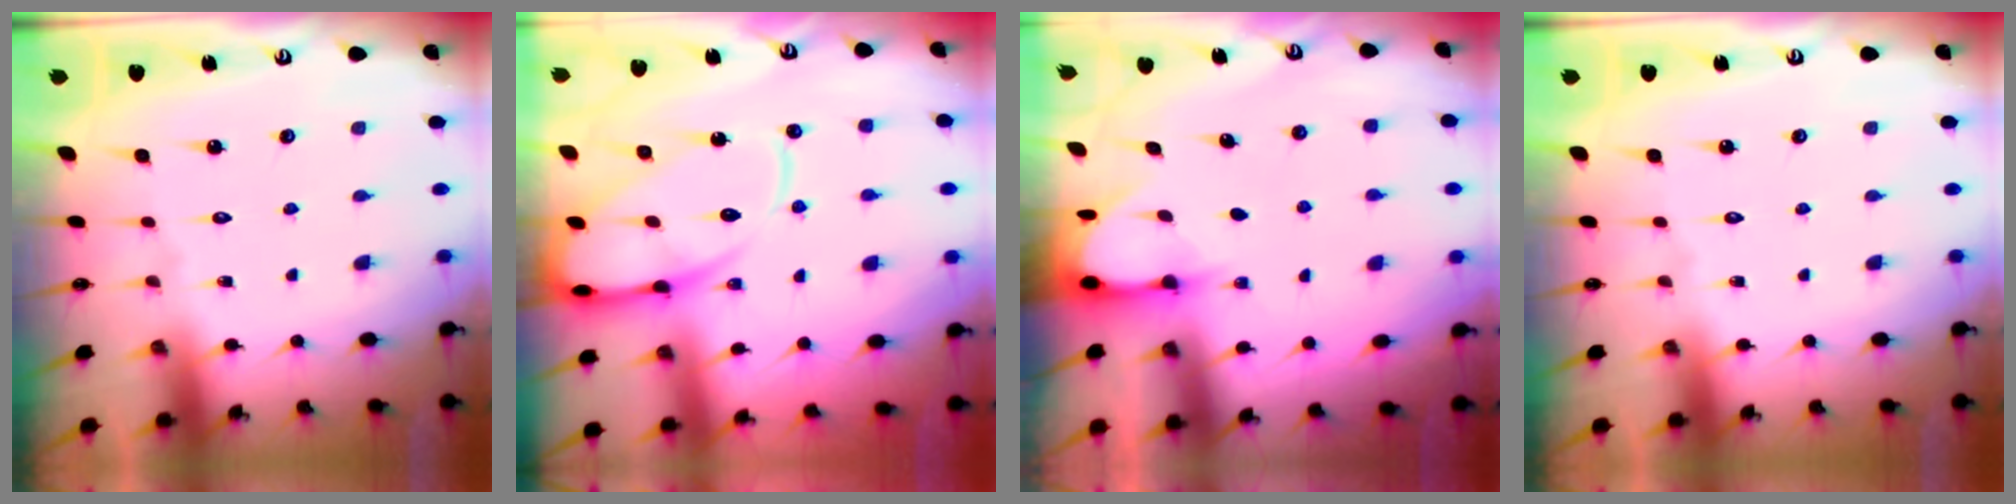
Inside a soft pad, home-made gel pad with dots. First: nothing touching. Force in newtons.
{"total": 15.5, "press": 15.4, "slide": 1.6}
{"total": 3.3, "press": 3.2, "slide": 0.4}
{"total": 0.0}